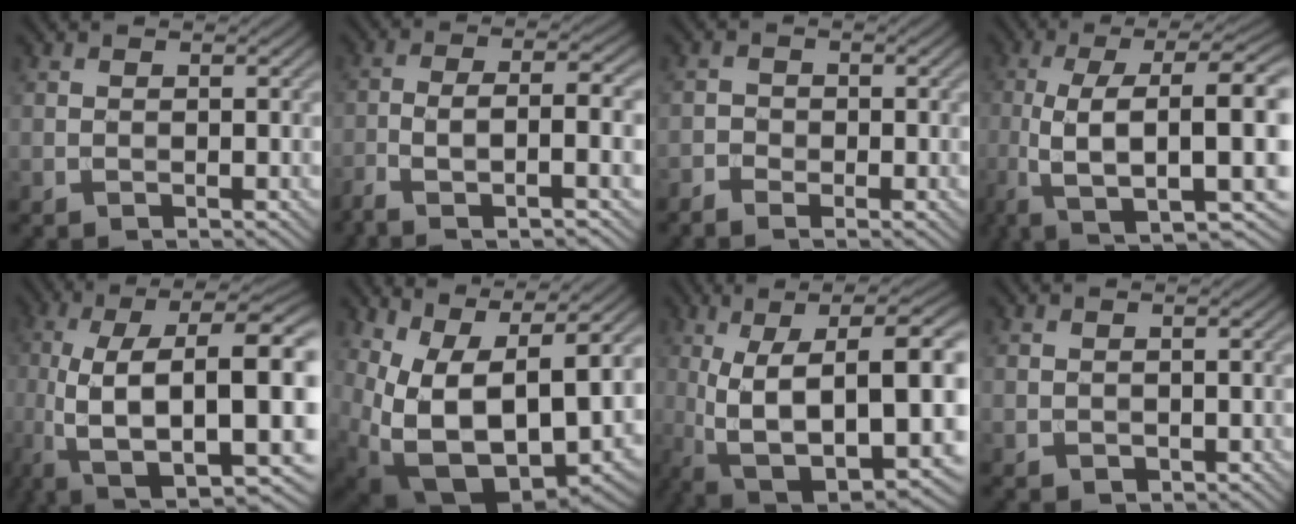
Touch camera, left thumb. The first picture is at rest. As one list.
[{"total": 8.1, "force": [-3.6, 2.1, 6.9], "torque": [-0.120, -0.005, -0.071]}, {"total": 2.3, "force": [-1.5, 1.4, 1.0], "torque": [-0.020, 0.000, -0.036]}, {"total": 15.1, "force": [-3.0, 4.5, 14.1], "torque": [-0.234, 0.007, -0.038]}, {"total": 18.8, "force": [-3.2, 6.2, 17.5], "torque": [-0.273, -0.010, -0.042]}, {"total": 17.4, "force": [1.3, 10.4, 14.0], "torque": [-0.230, -0.027, 0.066]}, {"total": 17.5, "force": [-1.8, 5.8, 16.4], "torque": [-0.247, 0.000, -0.002]}, {"total": 0.8, "force": [0.2, 0.7, 0.2], "torque": [-0.008, -0.005, 0.008]}]